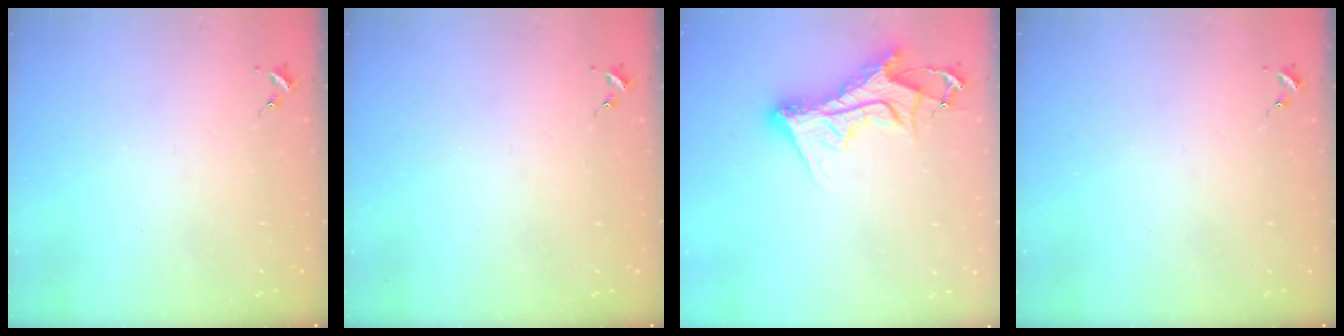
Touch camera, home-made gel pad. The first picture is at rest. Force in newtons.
{"total": 0.0}
{"total": 12.6, "press": 12.5, "slide": 1.4}
{"total": 0.0}